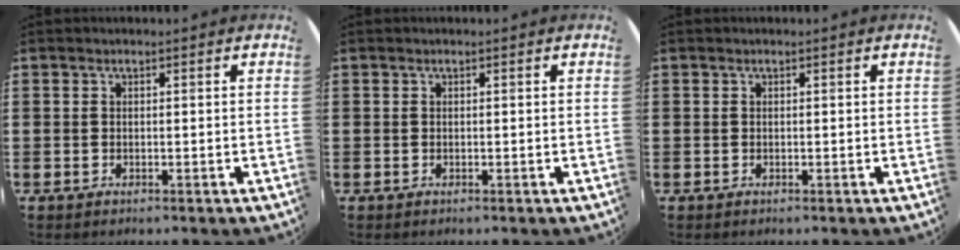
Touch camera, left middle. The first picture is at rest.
{"total": 0.0}
{"total": 0.0}